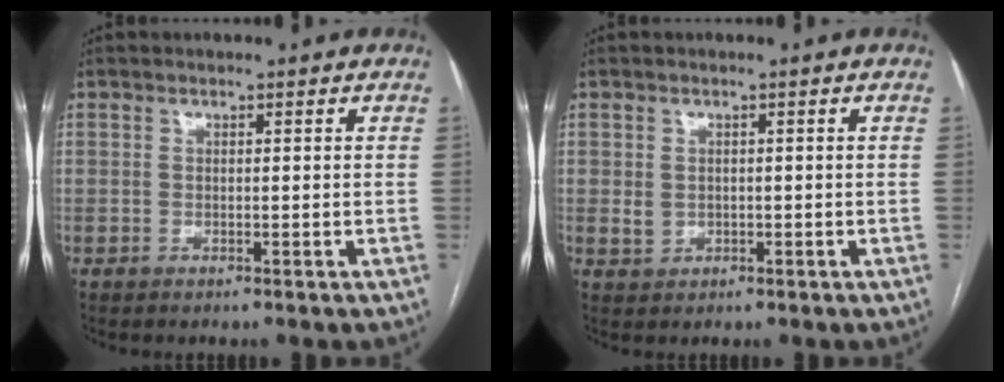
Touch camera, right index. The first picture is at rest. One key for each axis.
{"total": 1.7, "fx": -0.1, "fy": 1.5, "fz": 0.8, "tx": -0.014, "ty": 0.001, "tz": 0.005}